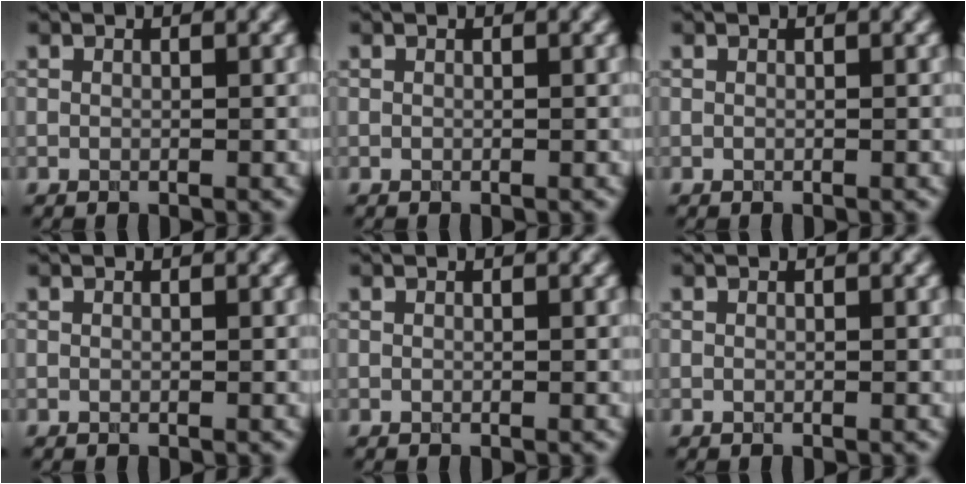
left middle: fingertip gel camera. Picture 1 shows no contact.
{"total": 0.0}
{"total": 0.0}
{"total": 0.0}
{"total": 0.0}
{"total": 0.0}